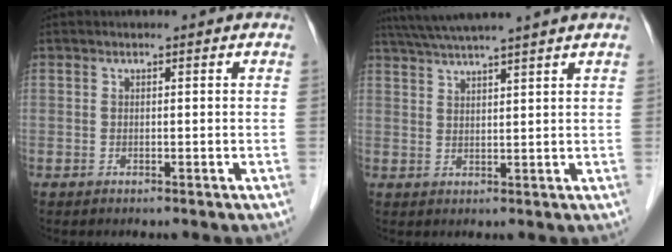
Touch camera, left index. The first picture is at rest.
{"total": 9.5, "force": [8.2, -1.5, 4.7], "torque": [-0.080, 0.027, 0.122]}